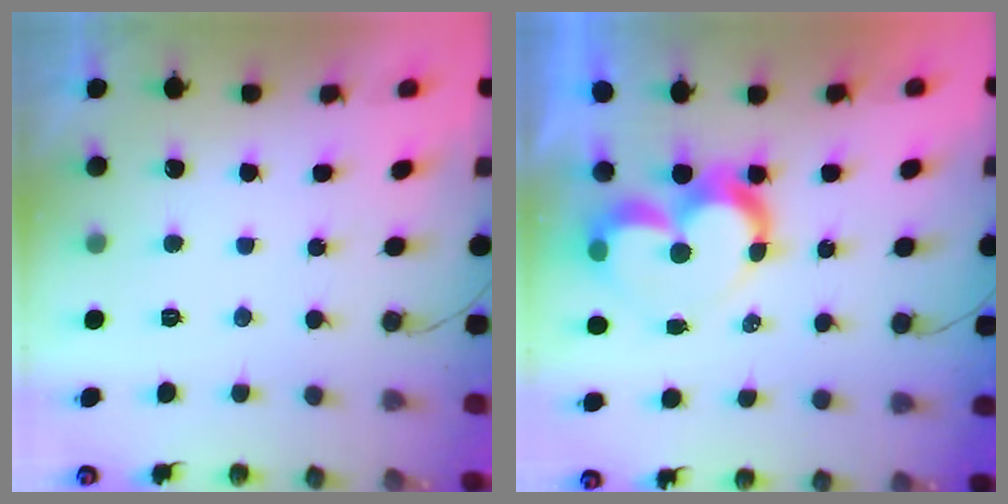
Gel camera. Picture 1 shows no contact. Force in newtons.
{"total": 9.0, "press": 9.0, "slide": 0.7}